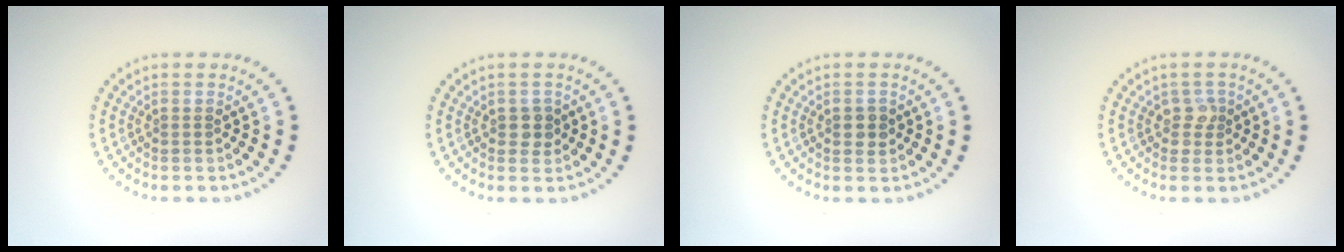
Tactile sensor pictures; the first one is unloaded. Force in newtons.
{"total": 1.3, "press": 1.3, "slide": 0.3}
{"total": 1.5, "press": 1.5, "slide": 0.1}
{"total": 1.5, "press": 1.3, "slide": 0.7}